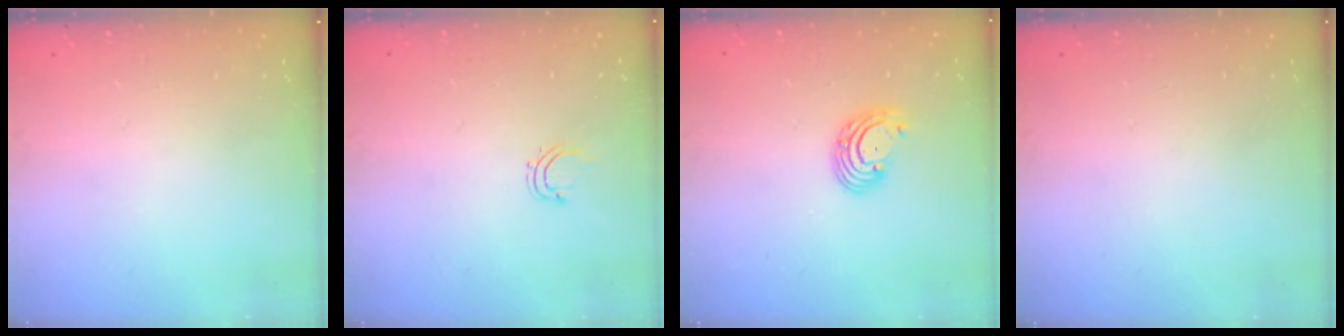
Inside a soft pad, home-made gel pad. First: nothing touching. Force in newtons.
{"total": 2.8, "press": 2.8, "slide": 0.5}
{"total": 3.9, "press": 3.9, "slide": 0.3}
{"total": 0.0}